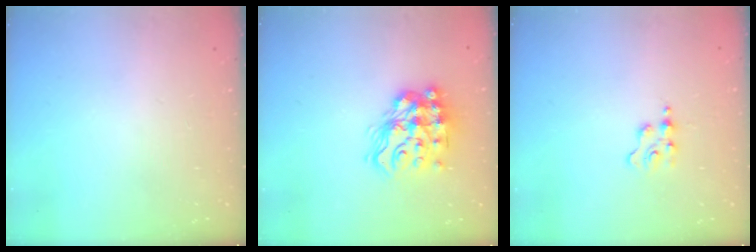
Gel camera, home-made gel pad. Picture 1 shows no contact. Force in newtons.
{"total": 16.0, "press": 15.9, "slide": 1.8}
{"total": 1.8, "press": 1.8, "slide": 0.3}